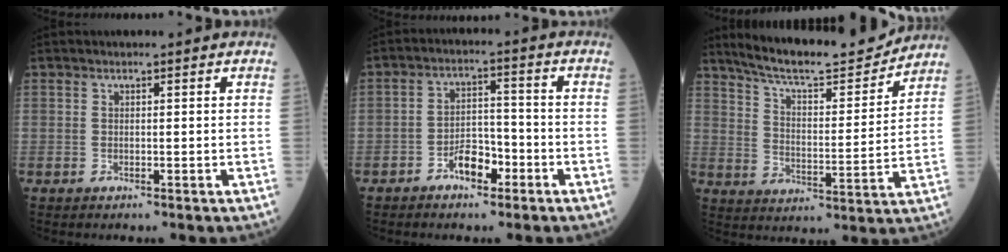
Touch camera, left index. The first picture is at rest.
{"total": 5.2, "force": [-3.1, 2.5, 3.3], "torque": [-0.060, 0.013, -0.055]}
{"total": 15.1, "force": [14.1, 1.5, 5.2], "torque": [-0.092, -0.009, 0.219]}